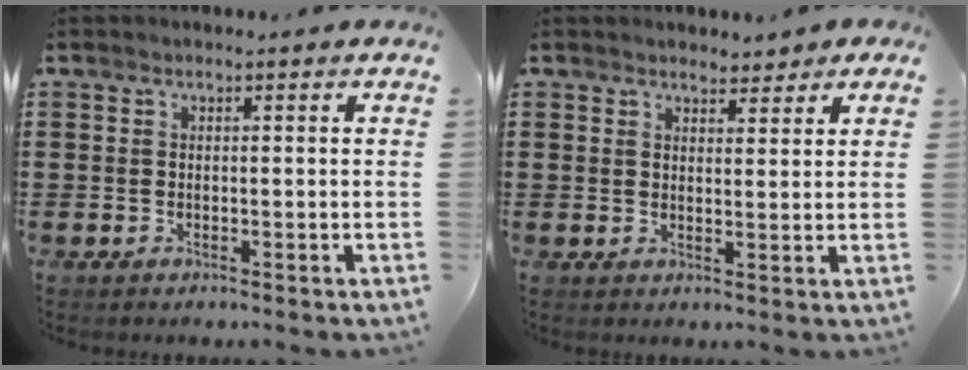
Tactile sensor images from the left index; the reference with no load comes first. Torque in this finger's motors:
{"motor_torque": [1.05, -1.08, 0.43, 0.05]}